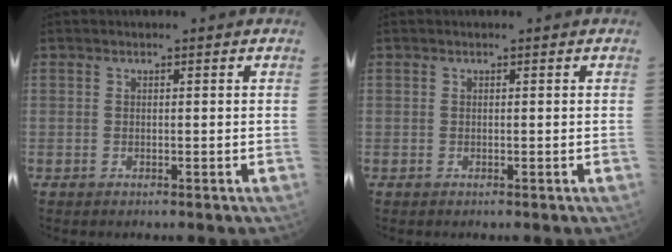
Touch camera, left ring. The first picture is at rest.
{"total": 0.0}